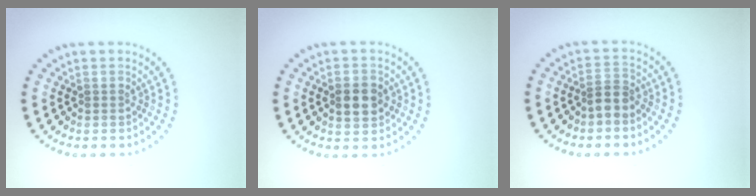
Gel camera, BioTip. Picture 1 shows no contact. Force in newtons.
{"total": 3.0, "press": 3.0, "slide": 0.1}
{"total": 2.1, "press": 1.6, "slide": 1.3}